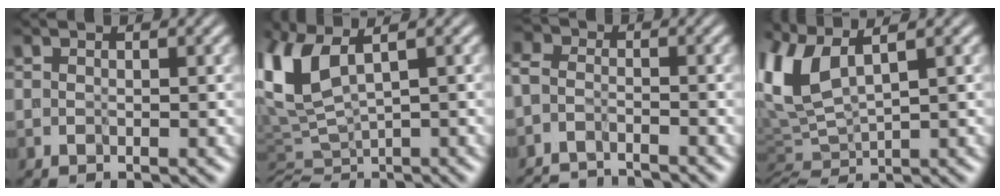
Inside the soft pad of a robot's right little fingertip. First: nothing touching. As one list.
[{"total": 5.3, "force": [1.2, 2.4, 4.5], "torque": [-0.134, -0.001, 0.020]}, {"total": 5.7, "force": [-5.5, 0.9, 1.1], "torque": [-0.036, -0.013, -0.100]}, {"total": 5.2, "force": [2.2, 1.8, 4.3], "torque": [-0.130, 0.007, 0.046]}]